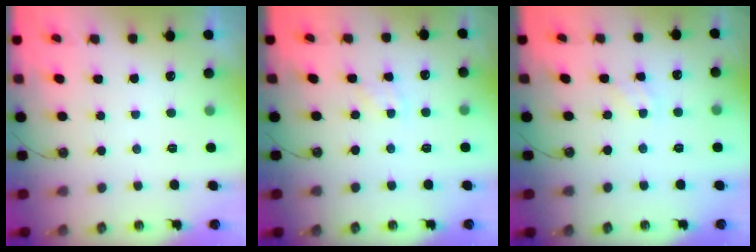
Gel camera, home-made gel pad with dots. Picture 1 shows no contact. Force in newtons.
{"total": 2.4, "press": 2.4, "slide": 0.4}
{"total": 1.7, "press": 1.7, "slide": 0.3}